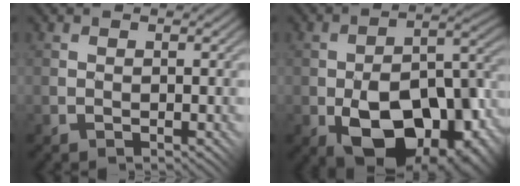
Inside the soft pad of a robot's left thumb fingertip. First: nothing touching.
{"total": 16.7, "force": [-6.4, 9.1, 12.5], "torque": [-0.196, -0.026, -0.090]}